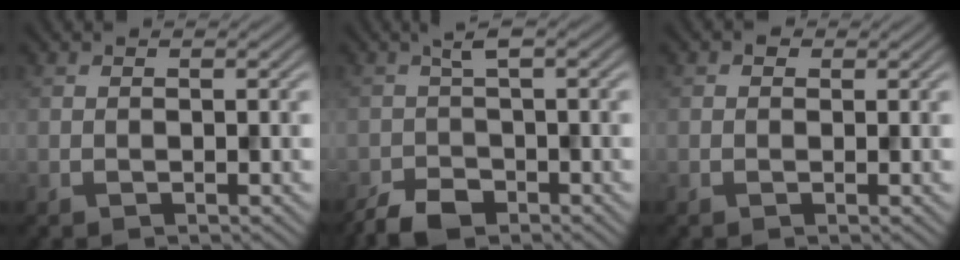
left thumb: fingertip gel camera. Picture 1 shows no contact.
{"total": 4.0, "force": [-2.2, 1.6, 2.9], "torque": [-0.065, -0.008, -0.046]}
{"total": 0.8, "force": [0.2, 0.8, 0.3], "torque": [-0.002, -0.002, -0.001]}